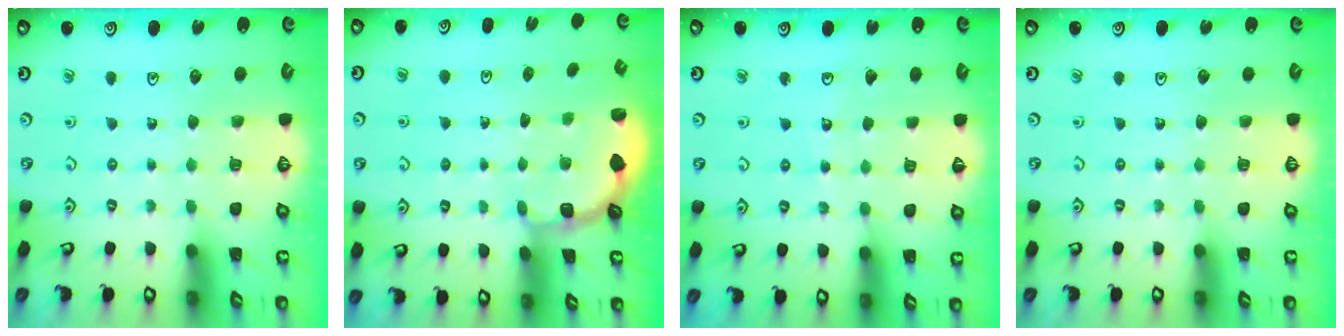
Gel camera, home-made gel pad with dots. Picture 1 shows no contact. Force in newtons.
{"total": 1.9, "press": 1.8, "slide": 0.8}
{"total": 4.1, "press": 4.0, "slide": 0.7}
{"total": 0.0}